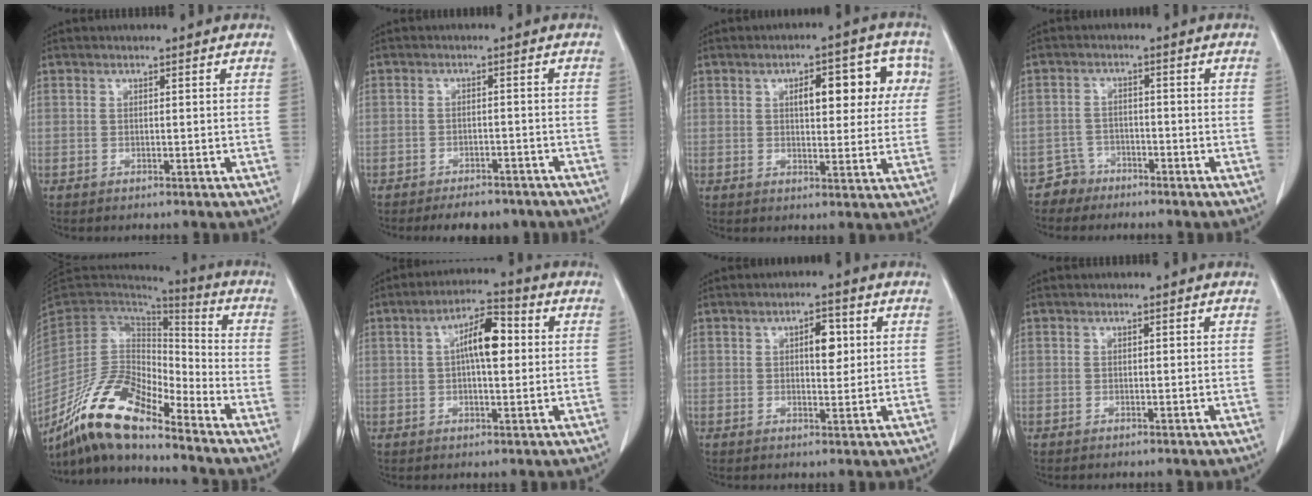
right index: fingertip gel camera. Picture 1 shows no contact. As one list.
[{"total": 3.9, "force": [-3.3, 2.0, 0.5], "torque": [-0.008, 0.005, -0.042]}, {"total": 10.0, "force": [3.1, 4.1, 8.5], "torque": [-0.103, 0.031, 0.038]}, {"total": 3.1, "force": [-2.5, 1.8, -0.8], "torque": [0.012, 0.007, -0.046]}, {"total": 14.4, "force": [-11.6, 3.6, 7.9], "torque": [-0.150, 0.011, -0.217]}, {"total": 7.6, "force": [1.2, 2.4, 7.1], "torque": [-0.128, 0.020, 0.015]}, {"total": 4.2, "force": [1.2, 1.8, 3.7], "torque": [-0.054, 0.003, 0.017]}, {"total": 0.0}]